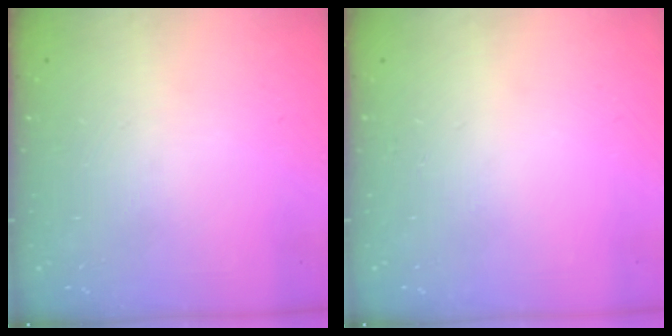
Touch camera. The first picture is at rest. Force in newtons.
{"total": 0.0}